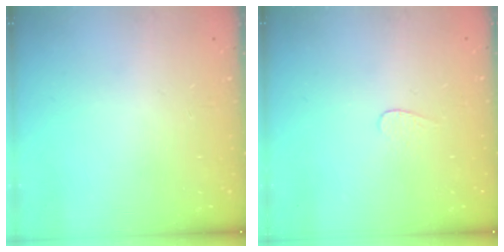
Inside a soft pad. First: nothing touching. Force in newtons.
{"total": 3.1, "press": 3.0, "slide": 0.3}